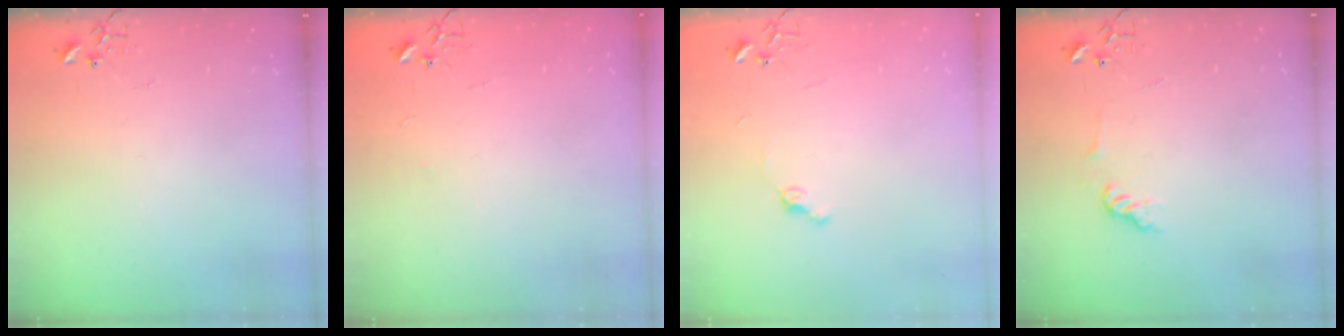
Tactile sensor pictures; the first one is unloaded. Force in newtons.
{"total": 2.4, "press": 2.4, "slide": 0.3}
{"total": 5.8, "press": 5.7, "slide": 0.6}
{"total": 7.3, "press": 7.3, "slide": 0.3}